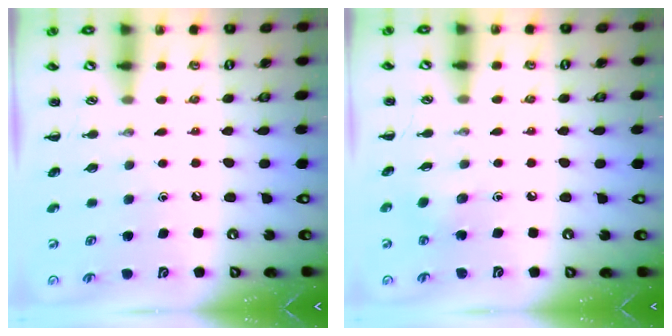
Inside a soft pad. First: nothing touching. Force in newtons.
{"total": 2.8, "press": 2.8, "slide": 0.7}